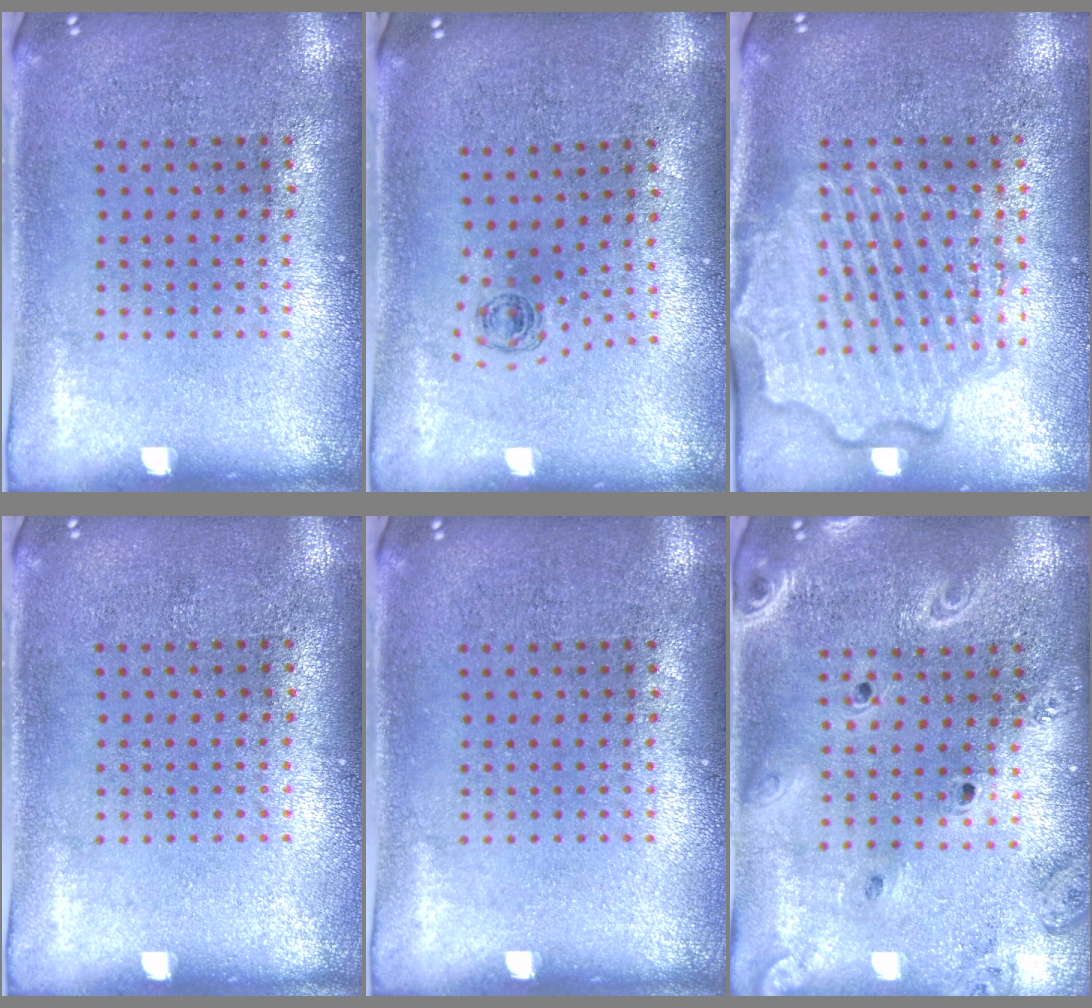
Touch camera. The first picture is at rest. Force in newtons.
{"total": 0.5, "press": 0.3, "slide": 0.4}
{"total": 4.4, "press": 4.4, "slide": 0.5}
{"total": 0.0}
{"total": 0.0}
{"total": 2.0, "press": 1.9, "slide": 0.8}